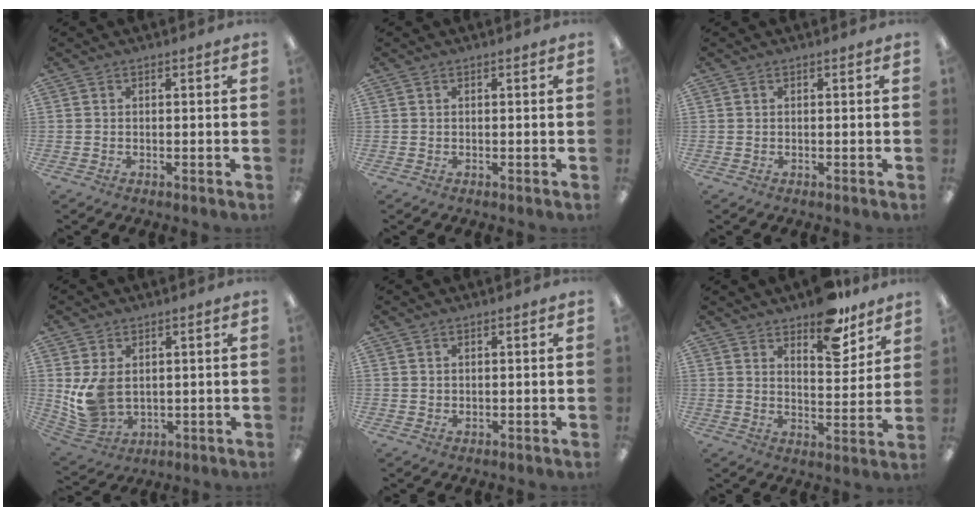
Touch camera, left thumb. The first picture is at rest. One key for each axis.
{"total": 0.0}
{"total": 0.0}
{"total": 9.8, "fx": 1.2, "fy": 7.3, "fz": 6.4, "tx": -0.139, "ty": -0.003, "tz": 0.027}
{"total": 1.0, "fx": 0.8, "fy": 0.6, "fz": 0.1, "tx": -0.003, "ty": 0.001, "tz": 0.016}
{"total": 12.2, "fx": 9.4, "fy": 5.3, "fz": 5.7, "tx": -0.054, "ty": -0.065, "tz": 0.162}